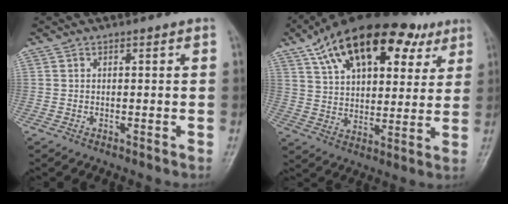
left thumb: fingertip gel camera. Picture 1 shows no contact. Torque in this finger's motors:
{"motor_torque": [1.41, 2.04, 1.51, -1.26, 0.38]}